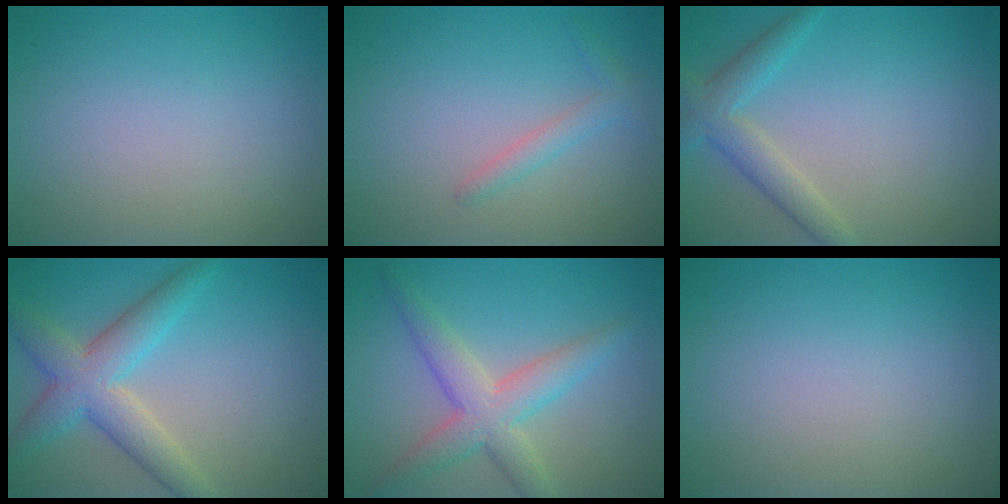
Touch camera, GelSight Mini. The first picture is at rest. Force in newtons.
{"total": 1.5, "press": 1.5, "slide": 0.1}
{"total": 3.3, "press": 3.3, "slide": 0.2}
{"total": 5.6, "press": 5.6, "slide": 0.1}
{"total": 4.9, "press": 4.9, "slide": 0.1}
{"total": 0.0}